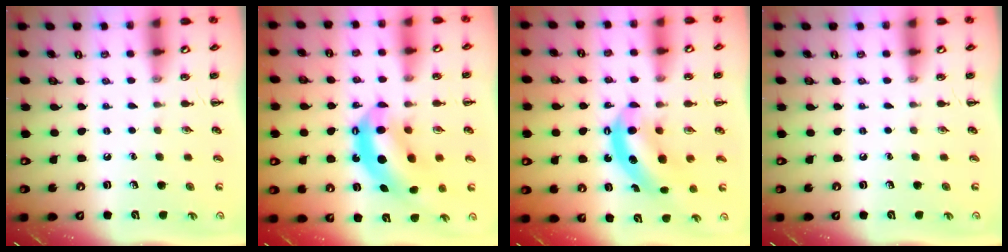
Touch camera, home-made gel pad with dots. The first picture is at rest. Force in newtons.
{"total": 11.7, "press": 11.3, "slide": 3.0}
{"total": 8.5, "press": 8.4, "slide": 1.5}
{"total": 0.0}